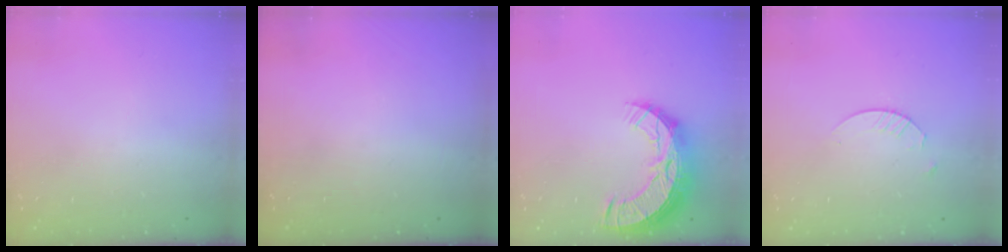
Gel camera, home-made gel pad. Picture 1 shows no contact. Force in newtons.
{"total": 0.0}
{"total": 13.4, "press": 13.4, "slide": 0.9}
{"total": 2.4, "press": 2.4, "slide": 0.3}